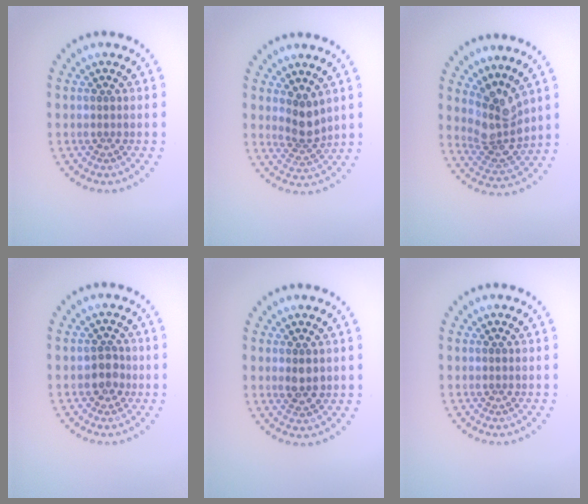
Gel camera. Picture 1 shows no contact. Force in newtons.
{"total": 2.5, "press": 1.9, "slide": 1.5}
{"total": 3.8, "press": 3.1, "slide": 2.1}
{"total": 1.9, "press": 1.8, "slide": 0.7}
{"total": 1.8, "press": 1.8, "slide": 0.2}
{"total": 0.0}